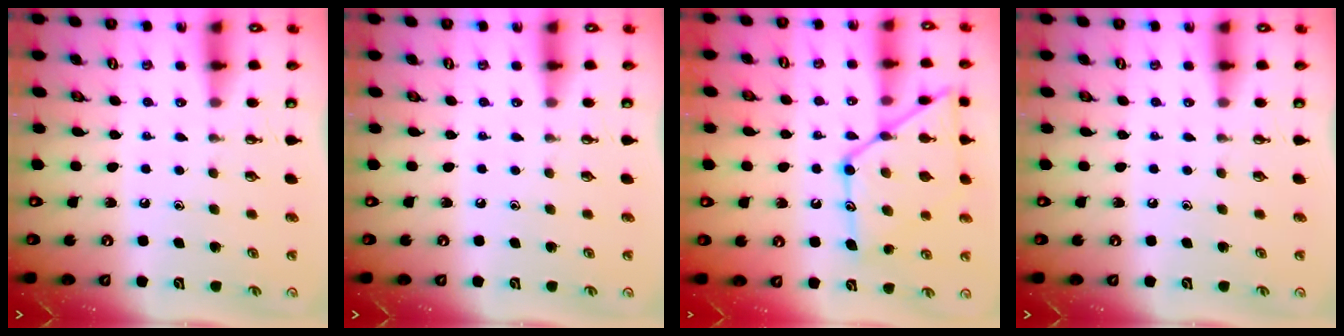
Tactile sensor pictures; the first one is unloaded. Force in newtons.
{"total": 0.0}
{"total": 18.3, "press": 18.3, "slide": 1.6}
{"total": 0.0}